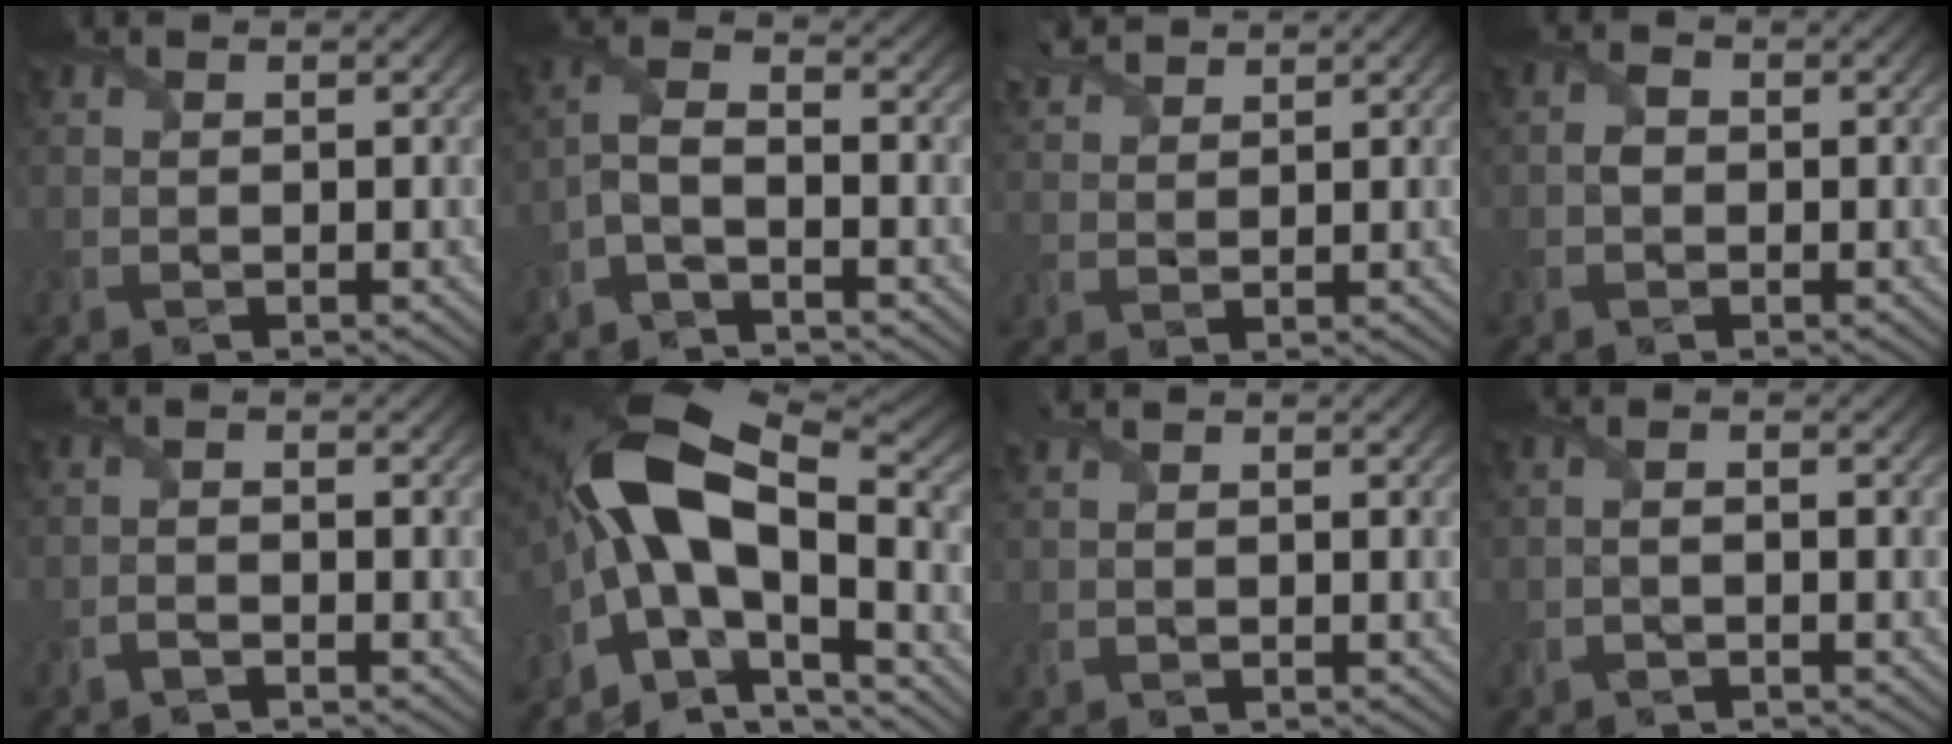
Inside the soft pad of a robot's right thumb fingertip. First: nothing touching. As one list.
[{"total": 4.0, "force": [-2.4, 1.2, 2.9], "torque": [-0.070, 0.003, -0.064]}, {"total": 4.1, "force": [3.5, 1.3, 1.7], "torque": [-0.047, 0.017, 0.073]}, {"total": 1.4, "force": [-0.3, 1.1, 0.8], "torque": [-0.019, 0.002, -0.011]}, {"total": 1.4, "force": [-1.0, 0.2, 0.9], "torque": [-0.021, 0.003, -0.025]}, {"total": 16.3, "force": [-3.0, 8.0, 13.9], "torque": [-0.258, 0.009, -0.066]}, {"total": 1.4, "force": [0.6, 0.8, 0.9], "torque": [-0.023, 0.004, 0.009]}, {"total": 1.0, "force": [-0.5, 0.2, 0.8], "torque": [-0.017, 0.002, -0.014]}]